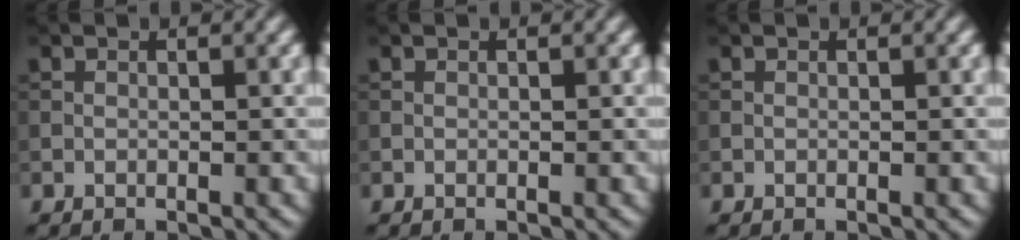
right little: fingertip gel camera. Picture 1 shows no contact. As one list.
[{"total": 0.0}, {"total": 0.0}]